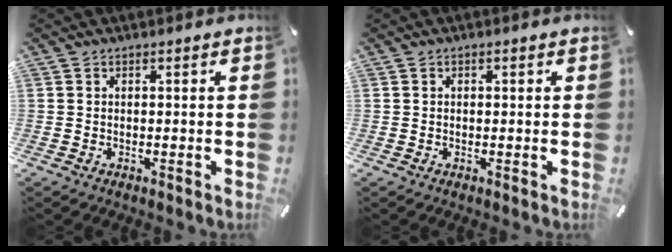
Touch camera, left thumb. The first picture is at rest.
{"total": 0.6, "force": [0.0, 0.4, 0.4], "torque": [-0.008, 0.002, -0.001]}